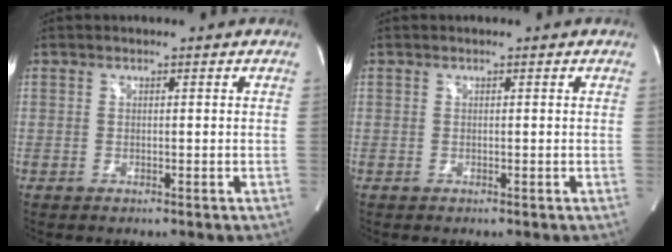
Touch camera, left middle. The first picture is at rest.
{"total": 0.0}